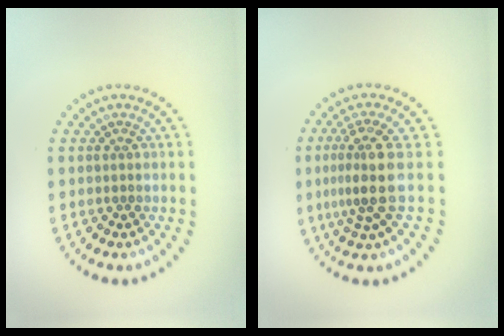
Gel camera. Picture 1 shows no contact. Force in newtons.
{"total": 3.9, "press": 2.9, "slide": 2.5}